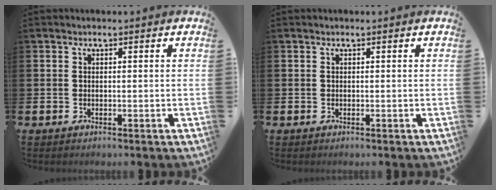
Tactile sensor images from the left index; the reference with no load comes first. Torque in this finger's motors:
{"motor_torque": [0.02, 0.02, -0.02, 0.00]}